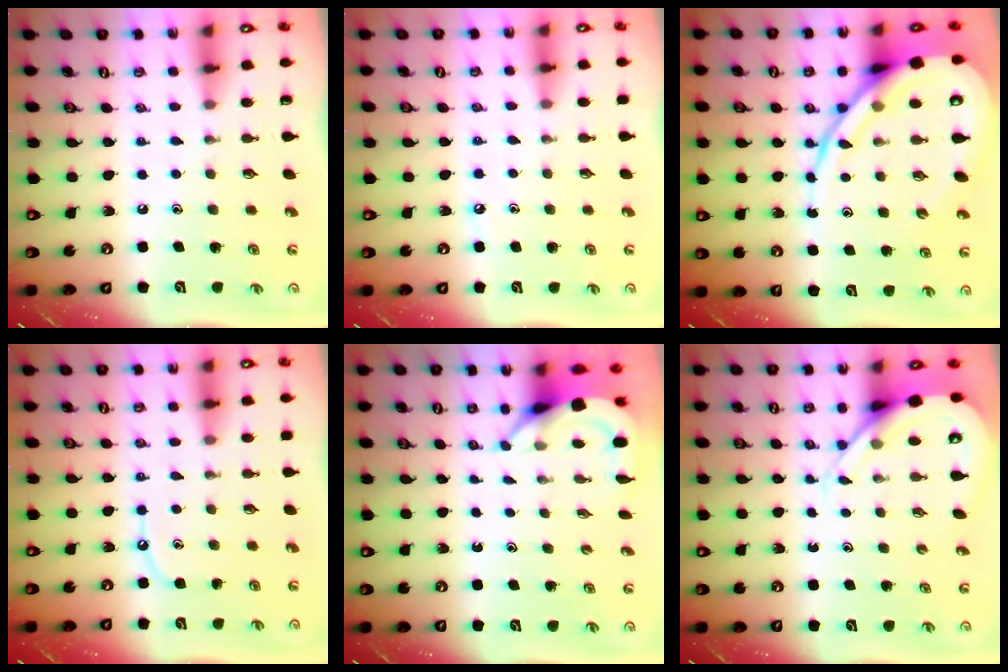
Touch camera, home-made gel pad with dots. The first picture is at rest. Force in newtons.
{"total": 2.9, "press": 2.8, "slide": 0.4}
{"total": 16.7, "press": 16.6, "slide": 1.8}
{"total": 5.4, "press": 5.4, "slide": 0.6}
{"total": 3.9, "press": 3.9, "slide": 0.1}
{"total": 7.3, "press": 7.2, "slide": 0.9}